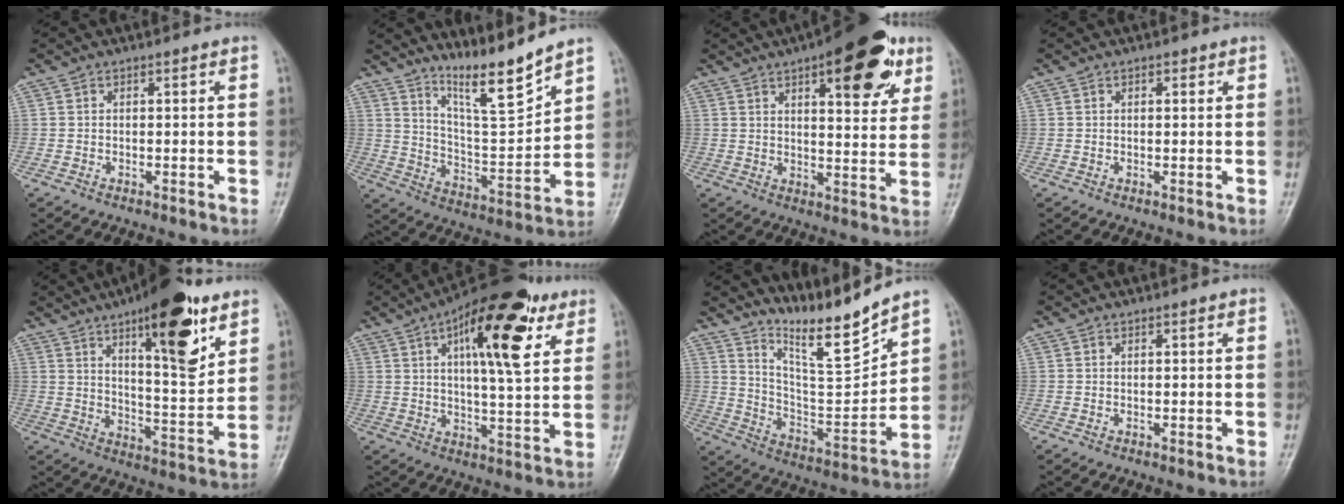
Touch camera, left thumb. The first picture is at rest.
{"total": 11.6, "force": [9.7, 0.6, 6.3], "torque": [-0.095, -0.079, 0.180]}
{"total": 17.3, "force": [8.6, 6.6, 13.4], "torque": [-0.140, -0.023, 0.113]}
{"total": 1.2, "force": [0.5, 0.7, 0.8], "torque": [-0.006, 0.003, 0.004]}
{"total": 19.0, "force": [10.2, 6.1, 14.8], "torque": [-0.181, -0.050, 0.154]}
{"total": 19.4, "force": [8.3, 6.9, 16.1], "torque": [-0.212, -0.012, 0.118]}
{"total": 12.6, "force": [11.1, 0.6, 5.8], "torque": [-0.081, -0.087, 0.208]}
{"total": 0.0}